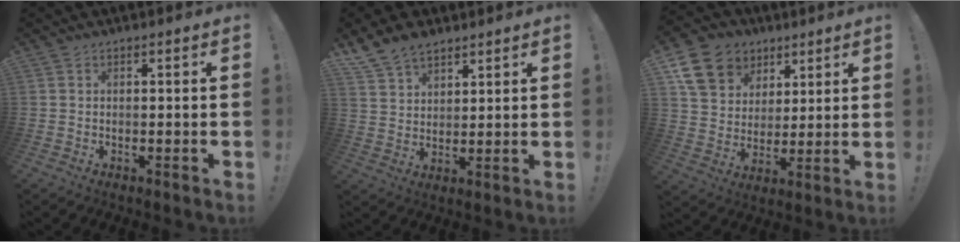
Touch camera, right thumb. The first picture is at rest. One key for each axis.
{"total": 8.5, "fx": 6.6, "fy": 4.5, "fz": 2.9, "tx": -0.060, "ty": -0.035, "tz": 0.131}
{"total": 14.3, "fx": 7.4, "fy": 11.2, "fz": 5.0, "tx": -0.078, "ty": -0.034, "tz": 0.153}